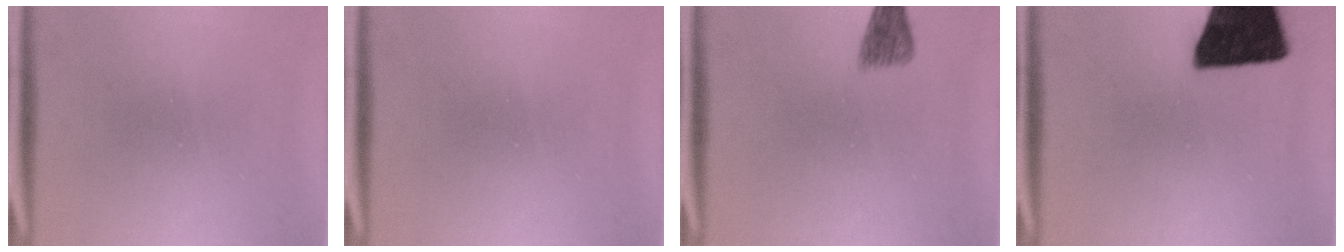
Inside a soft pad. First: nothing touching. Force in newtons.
{"total": 0.0}
{"total": 2.1}
{"total": 19.6}